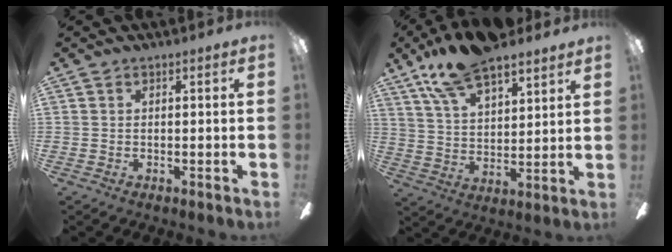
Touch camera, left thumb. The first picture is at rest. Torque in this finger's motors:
{"motor_torque": [0.26, 0.54, 1.73, -1.04, 0.38]}